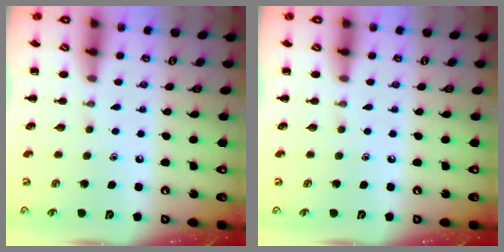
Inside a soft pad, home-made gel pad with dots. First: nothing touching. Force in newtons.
{"total": 0.0}